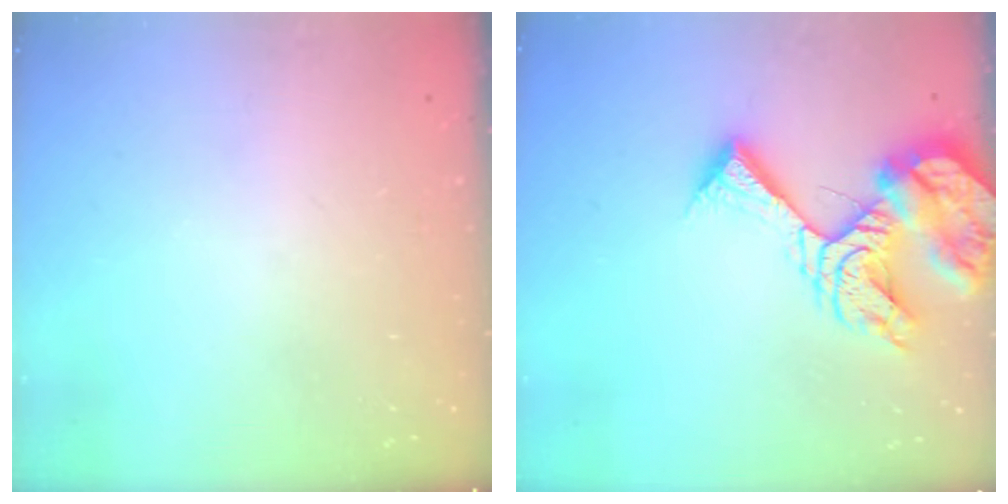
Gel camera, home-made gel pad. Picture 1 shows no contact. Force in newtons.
{"total": 14.8, "press": 14.7, "slide": 1.8}